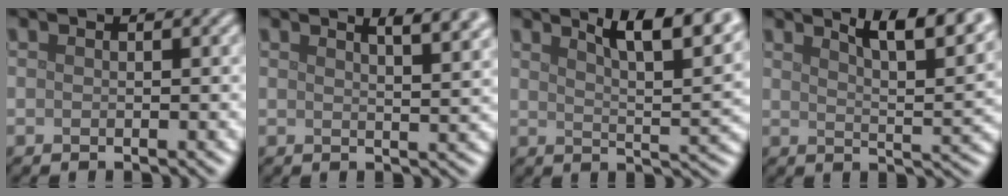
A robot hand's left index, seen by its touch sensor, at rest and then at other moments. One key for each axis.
{"total": 6.0, "fx": 3.9, "fy": 2.1, "fz": 4.1, "tx": -0.019, "ty": 0.033, "tz": 0.027}
{"total": 8.9, "fx": 5.6, "fy": 2.5, "fz": 6.4, "tx": -0.060, "ty": 0.018, "tz": 0.065}
{"total": 8.1, "fx": 5.3, "fy": 2.2, "fz": 5.6, "tx": -0.050, "ty": 0.015, "tz": 0.059}